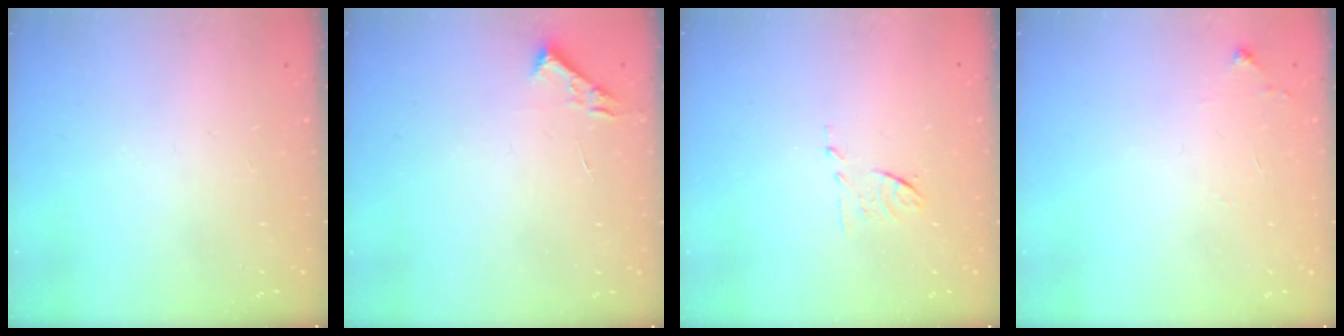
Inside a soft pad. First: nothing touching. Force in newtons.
{"total": 2.7, "press": 2.7, "slide": 0.4}
{"total": 6.2, "press": 6.2, "slide": 0.7}
{"total": 4.7, "press": 4.7, "slide": 0.6}